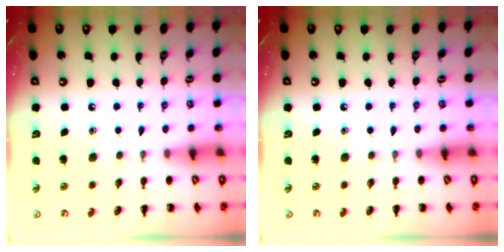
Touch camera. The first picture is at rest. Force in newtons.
{"total": 0.0}